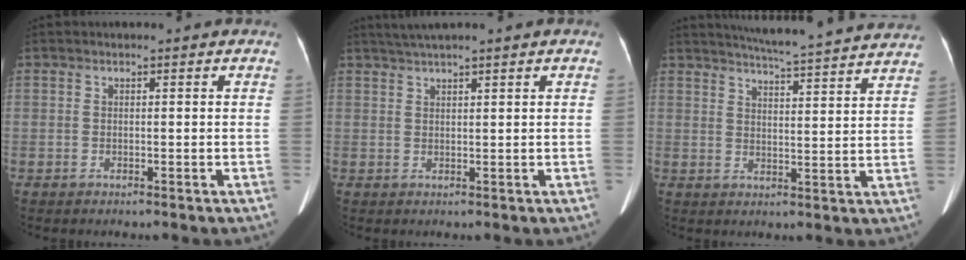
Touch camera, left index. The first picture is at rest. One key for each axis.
{"total": 4.0, "fx": 3.1, "fy": -0.4, "fz": 2.4, "tx": -0.049, "ty": 0.028, "tz": 0.061}
{"total": 20.4, "fx": 19.0, "fy": -0.1, "fz": 7.5, "tx": -0.119, "ty": -0.021, "tz": 0.235}